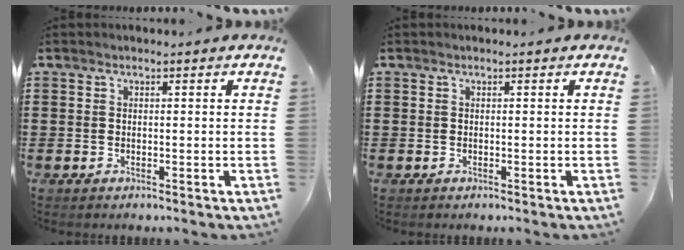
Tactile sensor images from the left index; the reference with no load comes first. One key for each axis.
{"total": 0.0}